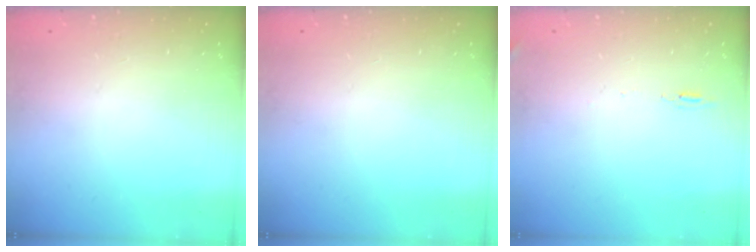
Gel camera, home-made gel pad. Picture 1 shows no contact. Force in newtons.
{"total": 0.0}
{"total": 5.0, "press": 4.7, "slide": 1.7}